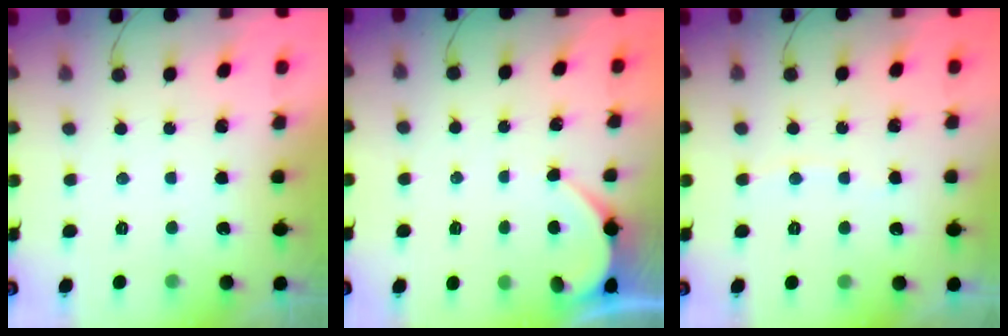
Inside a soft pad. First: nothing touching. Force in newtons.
{"total": 1.7, "press": 1.7, "slide": 0.2}
{"total": 2.6, "press": 2.6, "slide": 0.4}